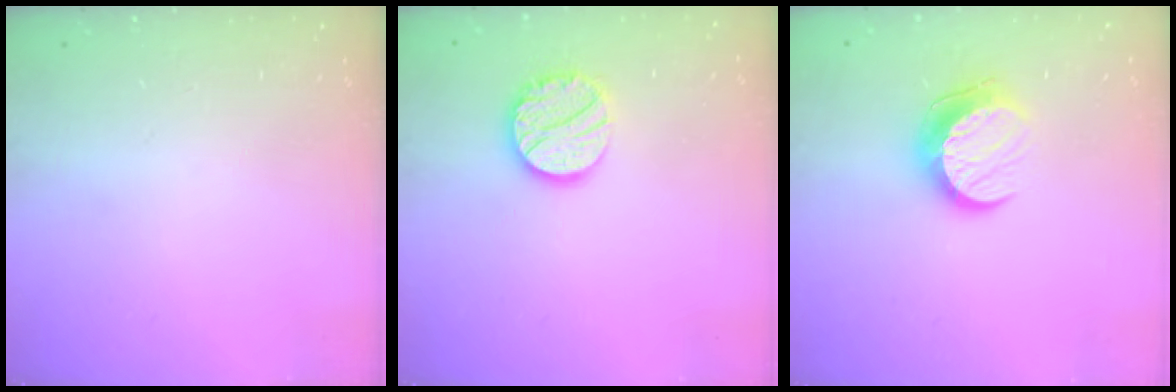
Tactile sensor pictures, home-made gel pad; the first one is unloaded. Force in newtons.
{"total": 13.7, "press": 13.6, "slide": 1.1}
{"total": 10.4, "press": 10.4, "slide": 0.5}